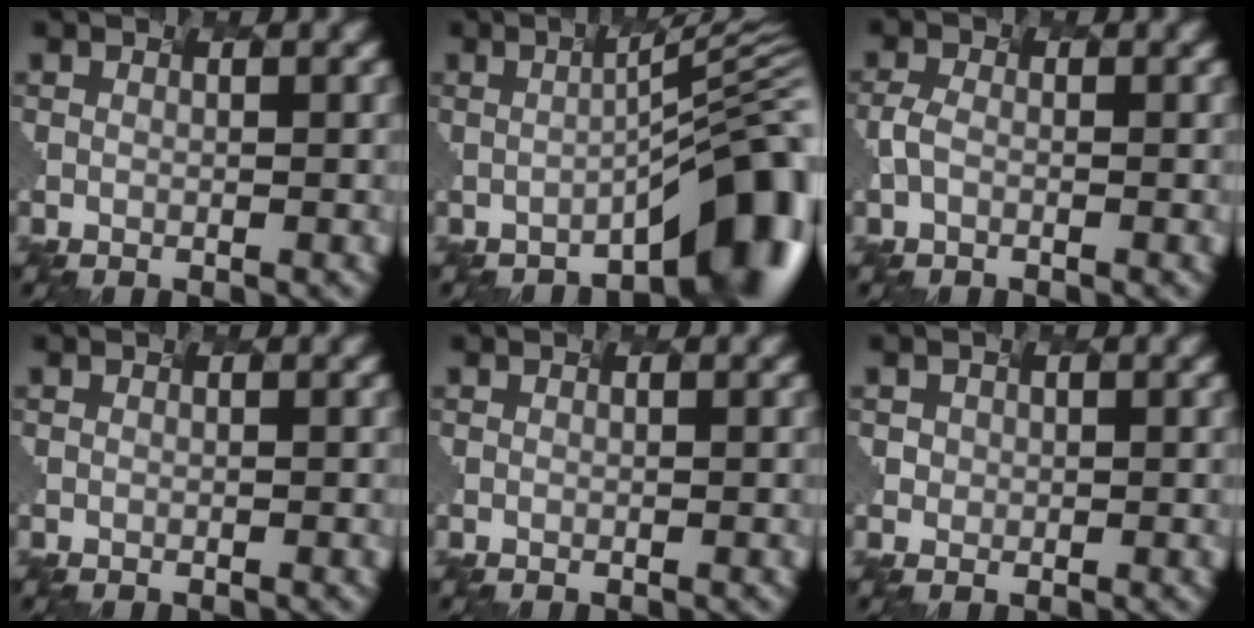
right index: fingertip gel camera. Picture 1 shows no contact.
{"total": 8.1, "force": [-3.5, 1.2, 7.2], "torque": [-0.084, 0.017, -0.050]}
{"total": 1.6, "force": [-1.2, 0.7, 0.8], "torque": [-0.032, 0.004, -0.018]}
{"total": 0.0}
{"total": 0.0}
{"total": 0.9, "force": [0.1, 0.7, -0.6], "torque": [0.007, 0.002, 0.010]}